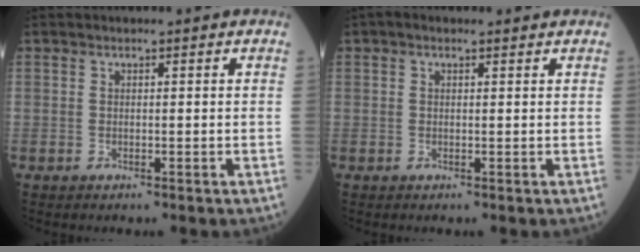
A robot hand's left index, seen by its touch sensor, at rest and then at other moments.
{"total": 0.8, "force": [0.2, 0.5, 0.6], "torque": [-0.016, 0.010, -0.001]}